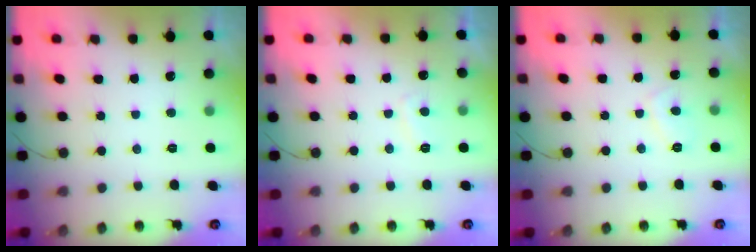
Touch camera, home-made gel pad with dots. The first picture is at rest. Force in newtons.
{"total": 2.6, "press": 2.4, "slide": 0.8}
{"total": 2.4, "press": 2.2, "slide": 0.9}